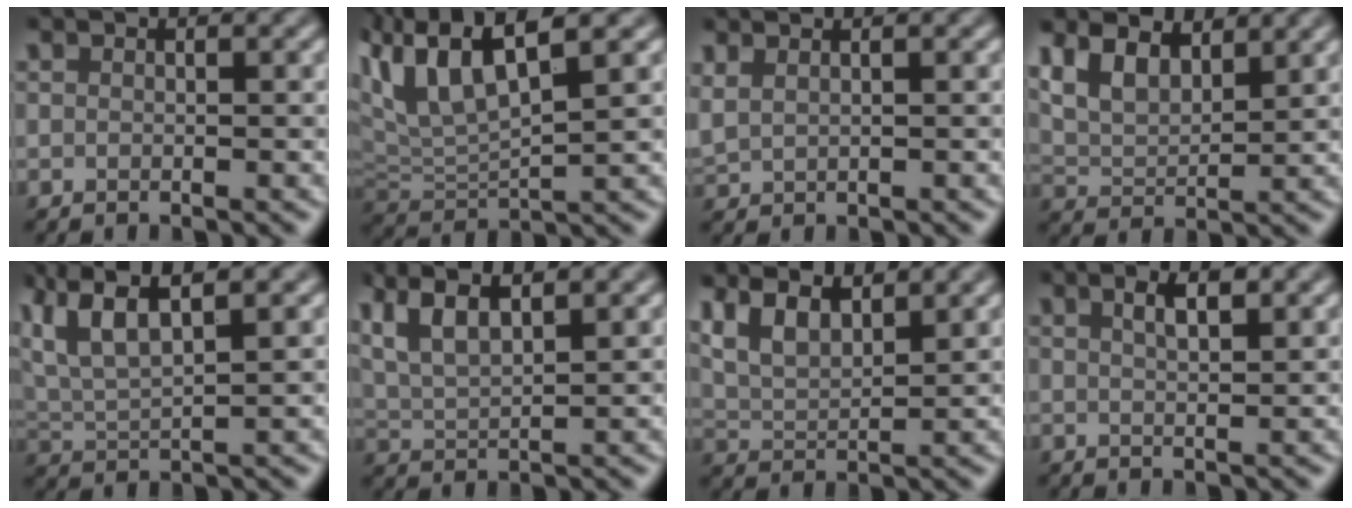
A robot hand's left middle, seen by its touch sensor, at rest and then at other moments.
{"total": 7.2, "force": [3.1, 2.4, 6.0], "torque": [-0.129, 0.011, 0.057]}
{"total": 1.7, "force": [1.3, 0.6, 0.8], "torque": [-0.018, 0.003, 0.022]}
{"total": 5.3, "force": [3.4, 2.5, 3.2], "torque": [-0.070, 0.005, 0.060]}
{"total": 7.3, "force": [4.4, 2.3, 5.3], "torque": [-0.110, 0.018, 0.077]}
{"total": 6.5, "force": [4.0, 2.1, 4.7], "torque": [-0.093, 0.016, 0.064]}
{"total": 6.3, "force": [4.1, 2.6, 4.1], "torque": [-0.082, 0.019, 0.059]}
{"total": 2.2, "force": [1.2, 0.6, 1.8], "torque": [-0.029, 0.002, 0.021]}